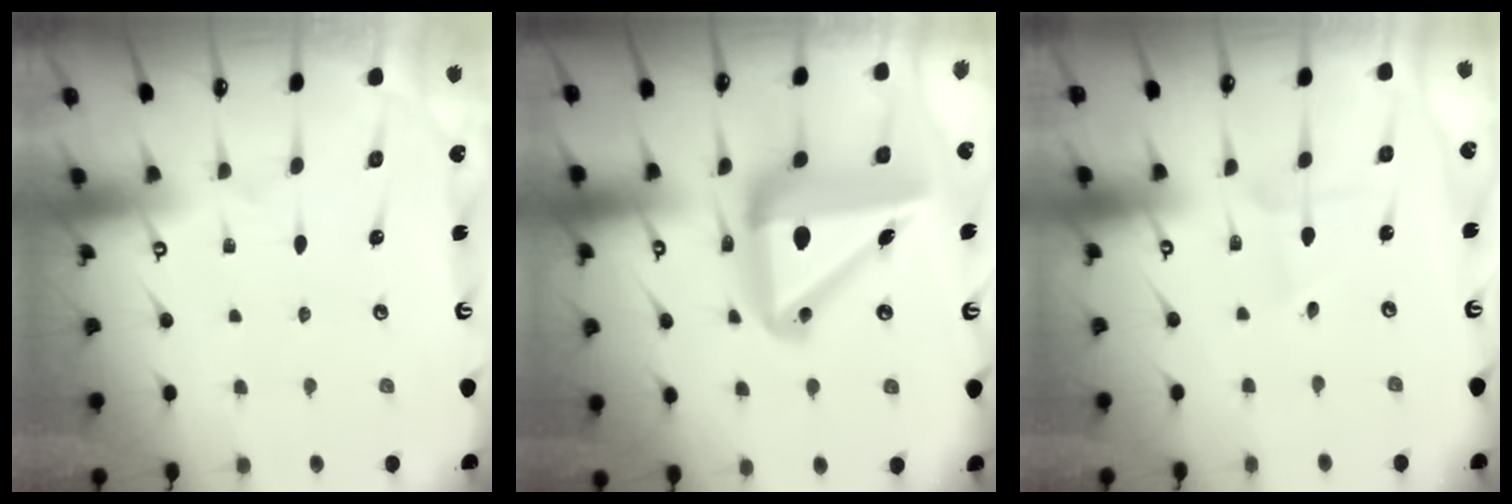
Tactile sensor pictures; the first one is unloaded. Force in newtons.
{"total": 19.2, "press": 19.0, "slide": 2.7}
{"total": 1.9, "press": 1.9, "slide": 0.1}